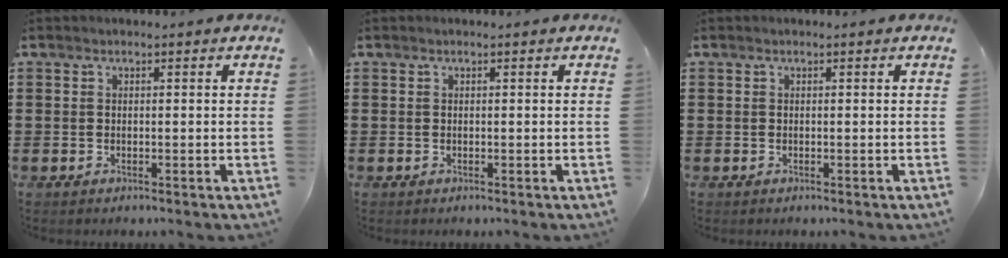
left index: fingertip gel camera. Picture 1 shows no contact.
{"total": 0.0}
{"total": 0.0}